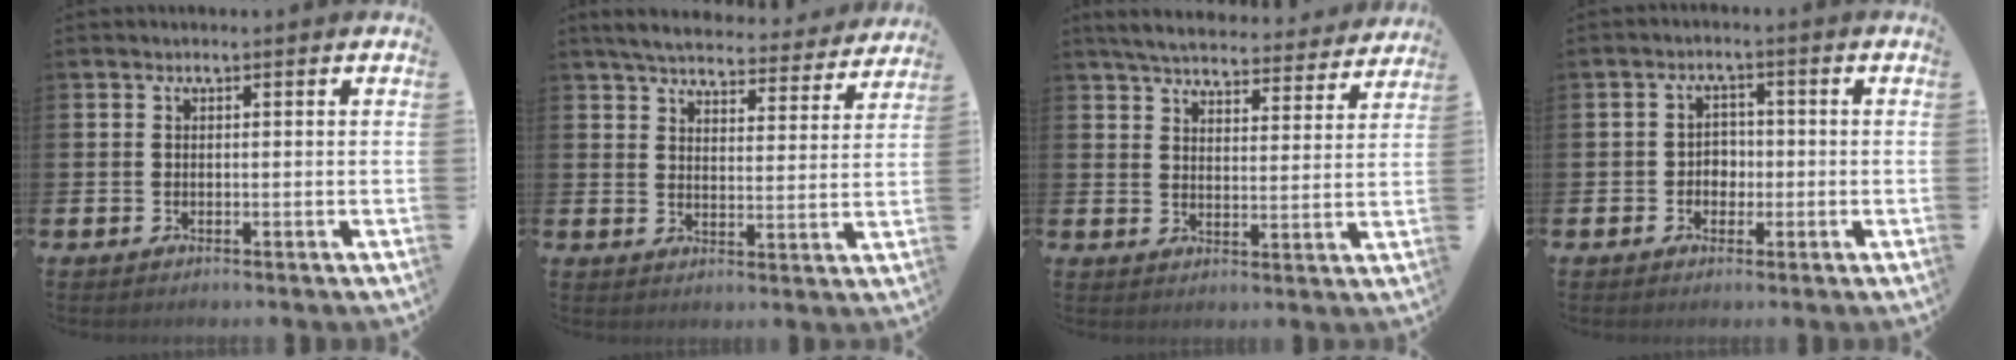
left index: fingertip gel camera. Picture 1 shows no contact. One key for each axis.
{"total": 5.6, "fx": 5.4, "fy": 0.9, "fz": 1.3, "tx": -0.044, "ty": -0.035, "tz": 0.092}
{"total": 5.5, "fx": 5.3, "fy": 1.0, "fz": 1.1, "tx": -0.039, "ty": -0.036, "tz": 0.091}
{"total": 2.6, "fx": -0.7, "fy": 2.3, "fz": 1.0, "tx": -0.015, "ty": 0.004, "tz": -0.020}